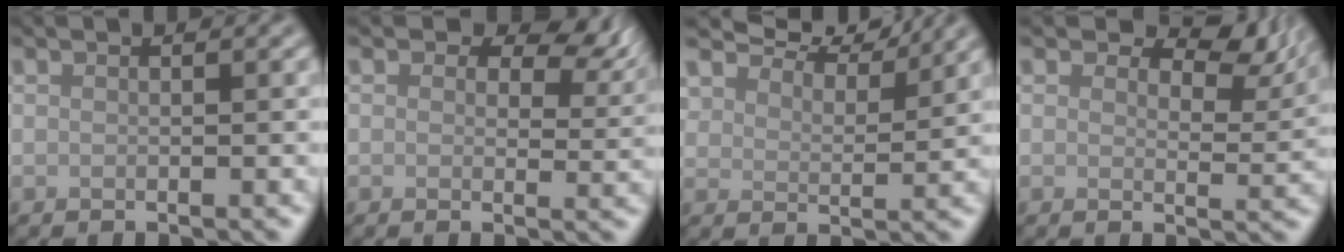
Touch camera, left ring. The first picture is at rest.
{"total": 6.5, "force": [3.2, 3.9, 4.2], "torque": [-0.054, -0.006, 0.039]}
{"total": 7.3, "force": [6.7, 2.0, 2.1], "torque": [-0.047, 0.007, 0.094]}
{"total": 6.6, "force": [4.1, 3.4, 3.8], "torque": [-0.046, -0.002, 0.052]}